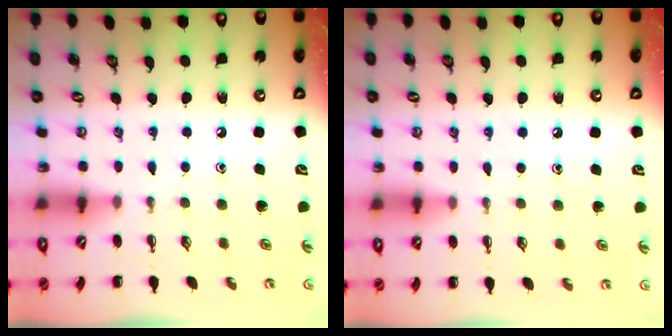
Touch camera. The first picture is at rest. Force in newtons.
{"total": 7.0, "press": 6.6, "slide": 2.2}